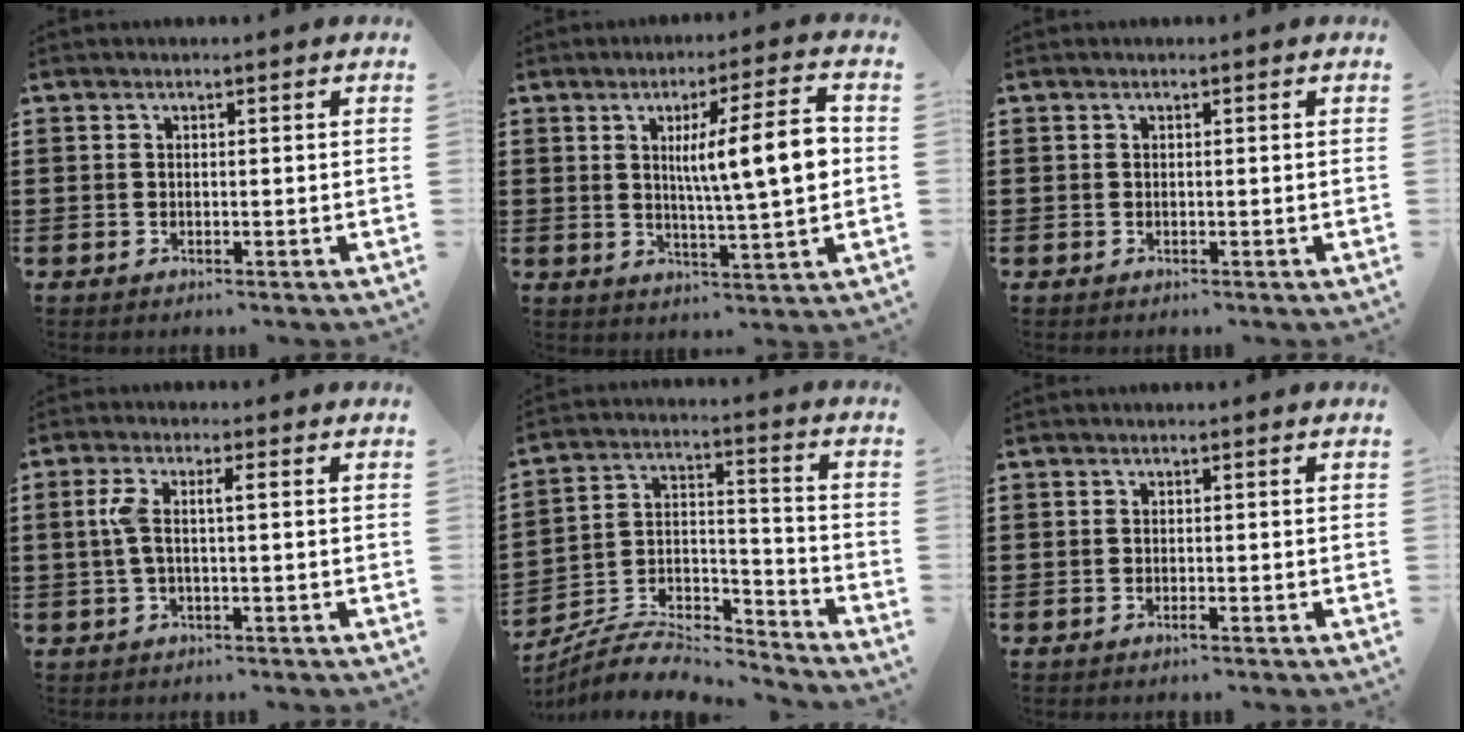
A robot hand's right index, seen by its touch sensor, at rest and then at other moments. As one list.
[{"total": 10.9, "force": [1.7, 1.8, 10.6], "torque": [-0.164, -0.006, 0.016]}, {"total": 0.0}, {"total": 3.9, "force": [0.0, 0.7, 3.8], "torque": [-0.087, -0.002, -0.009]}, {"total": 7.2, "force": [-6.8, 1.7, 1.9], "torque": [-0.032, 0.009, -0.133]}, {"total": 0.6, "force": [-0.3, 0.0, 0.5], "torque": [-0.009, -0.002, -0.006]}]